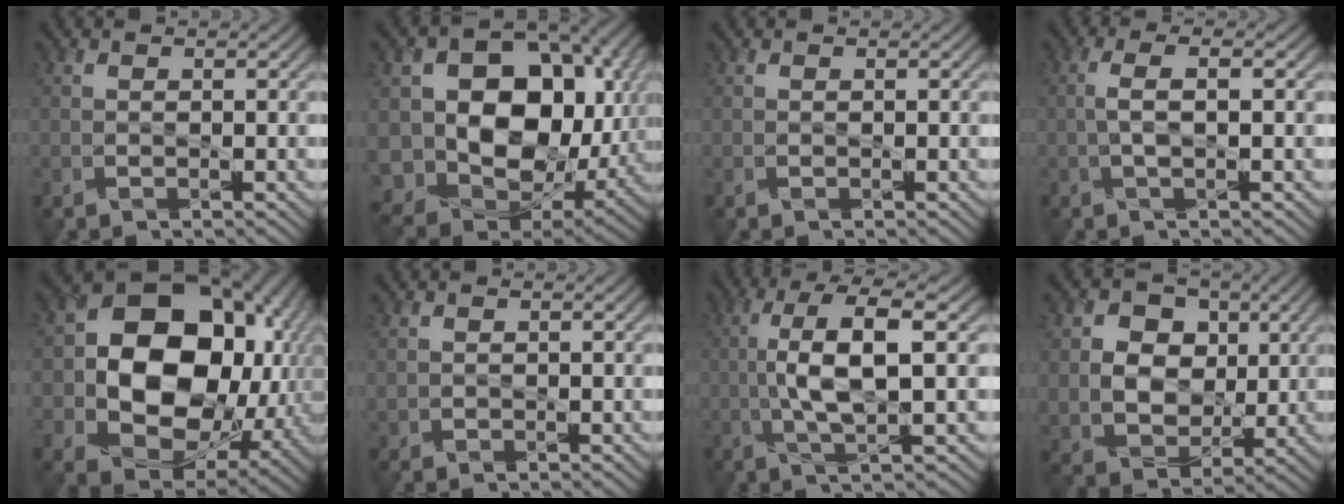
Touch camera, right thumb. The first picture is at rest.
{"total": 17.5, "force": [1.3, 13.3, 11.2], "torque": [-0.210, -0.022, 0.040]}
{"total": 0.0}
{"total": 2.8, "force": [0.0, 0.6, 2.7], "torque": [-0.061, 0.007, -0.002]}
{"total": 17.2, "force": [0.1, 12.9, 11.4], "torque": [-0.191, -0.028, 0.009]}
{"total": 0.8, "force": [0.4, 0.7, 0.1], "torque": [-0.005, -0.005, 0.011]}
{"total": 8.2, "force": [0.5, 2.2, 7.9], "torque": [-0.157, 0.012, 0.007]}
{"total": 9.8, "force": [2.3, 7.9, 5.3], "torque": [-0.138, 0.009, 0.042]}